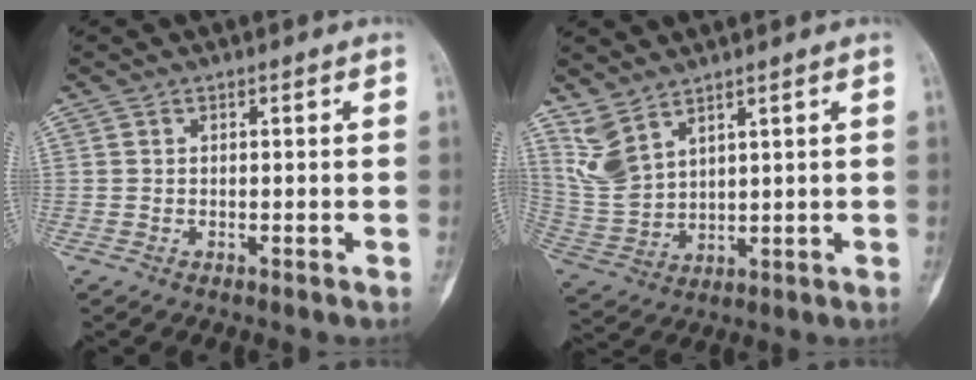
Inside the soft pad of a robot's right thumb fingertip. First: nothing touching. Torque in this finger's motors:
{"motor_torque": [-1.17, 1.36, 0.47, 0.65, 0.04]}